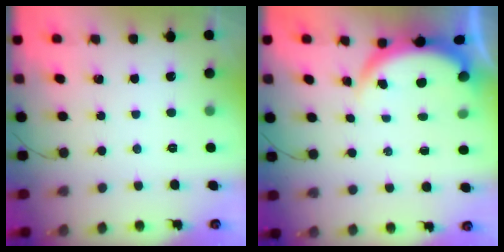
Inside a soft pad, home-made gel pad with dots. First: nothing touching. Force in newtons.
{"total": 3.8, "press": 3.8, "slide": 0.1}